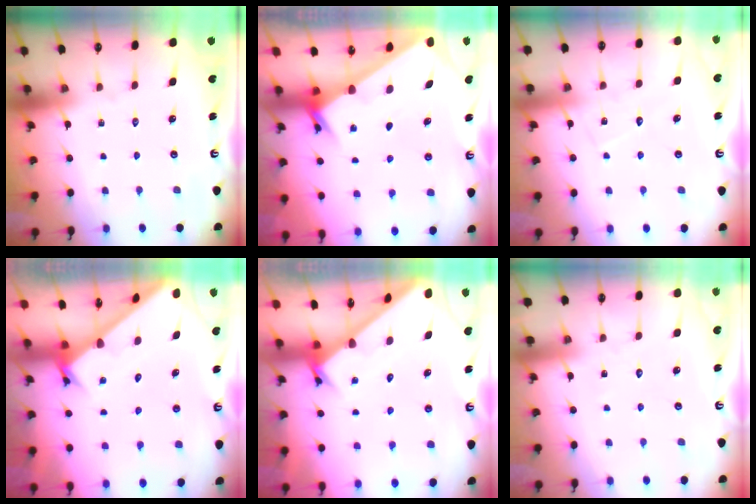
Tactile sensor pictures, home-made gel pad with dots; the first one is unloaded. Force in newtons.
{"total": 2.4, "press": 2.3, "slide": 0.2}
{"total": 5.7, "press": 5.7, "slide": 0.3}
{"total": 2.6, "press": 2.6, "slide": 0.3}
{"total": 2.6, "press": 2.6, "slide": 0.3}
{"total": 2.8, "press": 2.8, "slide": 0.3}